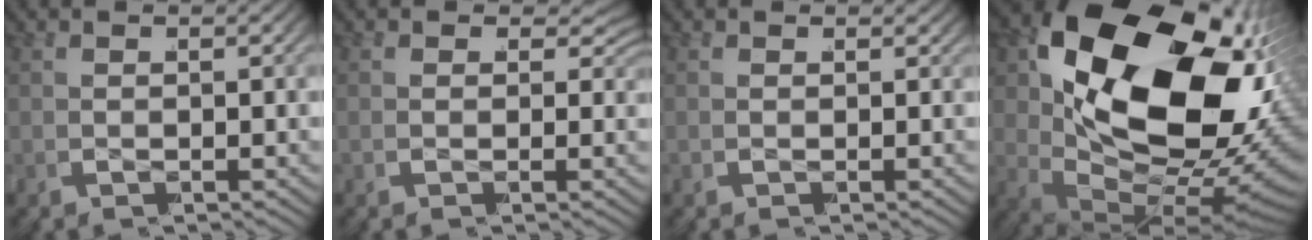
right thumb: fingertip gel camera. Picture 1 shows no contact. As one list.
[{"total": 2.5, "force": [0.5, 1.6, 1.8], "torque": [-0.027, -0.007, 0.008]}, {"total": 0.8, "force": [0.7, 0.3, 0.0], "torque": [-0.001, 0.001, 0.010]}, {"total": 28.3, "force": [1.2, 18.5, 21.4], "torque": [-0.385, -0.033, 0.032]}]